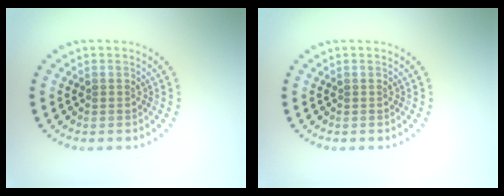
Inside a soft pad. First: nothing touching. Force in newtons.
{"total": 0.0}